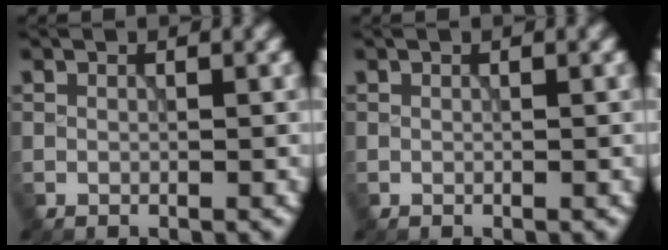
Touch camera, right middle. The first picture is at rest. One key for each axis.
{"total": 0.0}